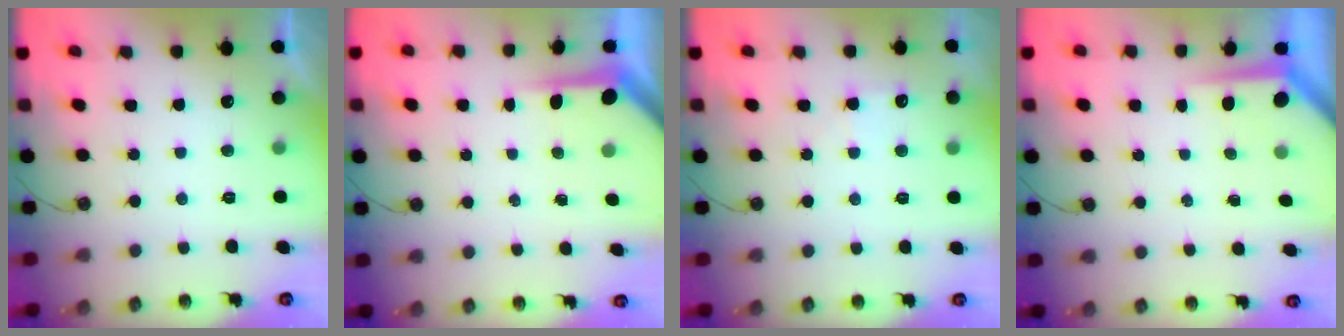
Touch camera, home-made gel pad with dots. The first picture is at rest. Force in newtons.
{"total": 3.8, "press": 3.7, "slide": 0.4}
{"total": 5.3, "press": 5.2, "slide": 0.8}
{"total": 3.9, "press": 3.9, "slide": 0.2}